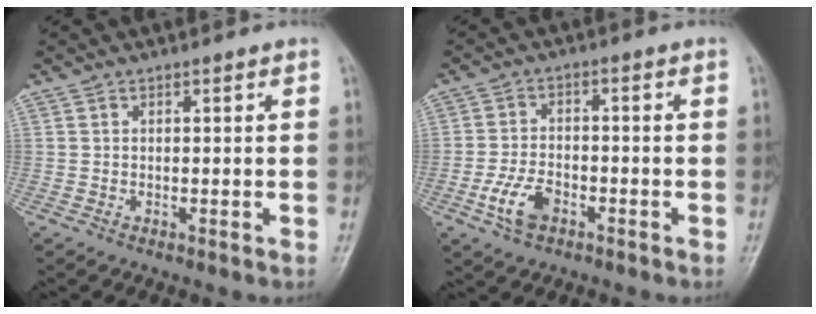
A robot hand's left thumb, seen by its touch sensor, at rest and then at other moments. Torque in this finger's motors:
{"motor_torque": [-0.53, 0.57, 0.71, 0.47, 0.07]}